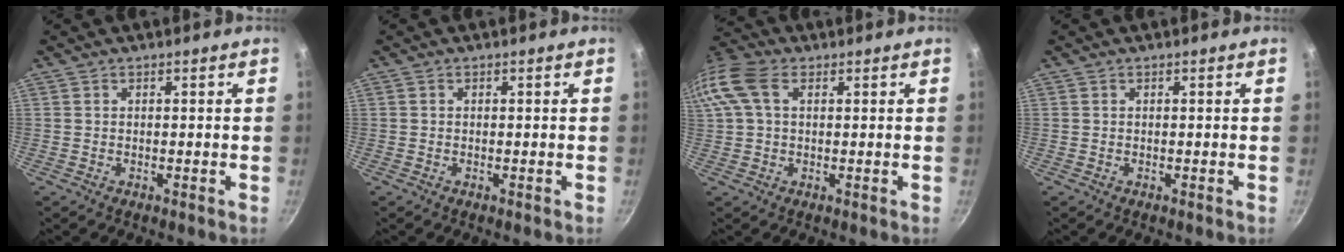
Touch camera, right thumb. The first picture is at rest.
{"total": 0.0}
{"total": 11.4, "force": [3.3, 7.3, 8.1], "torque": [-0.177, 0.031, 0.052]}
{"total": 0.0}